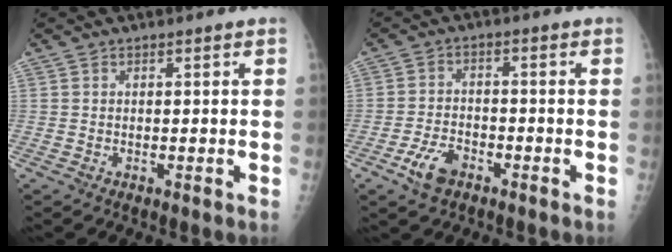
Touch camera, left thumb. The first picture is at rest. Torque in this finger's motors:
{"motor_torque": [-0.73, 0.86, 0.48, 0.40, 0.06]}